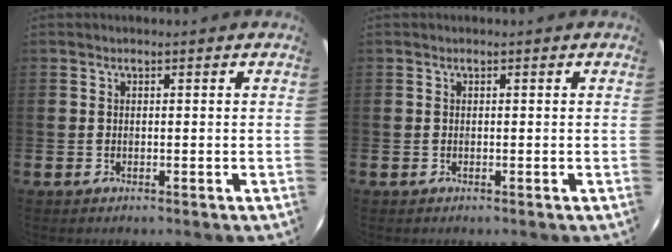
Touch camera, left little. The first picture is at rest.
{"total": 0.0}